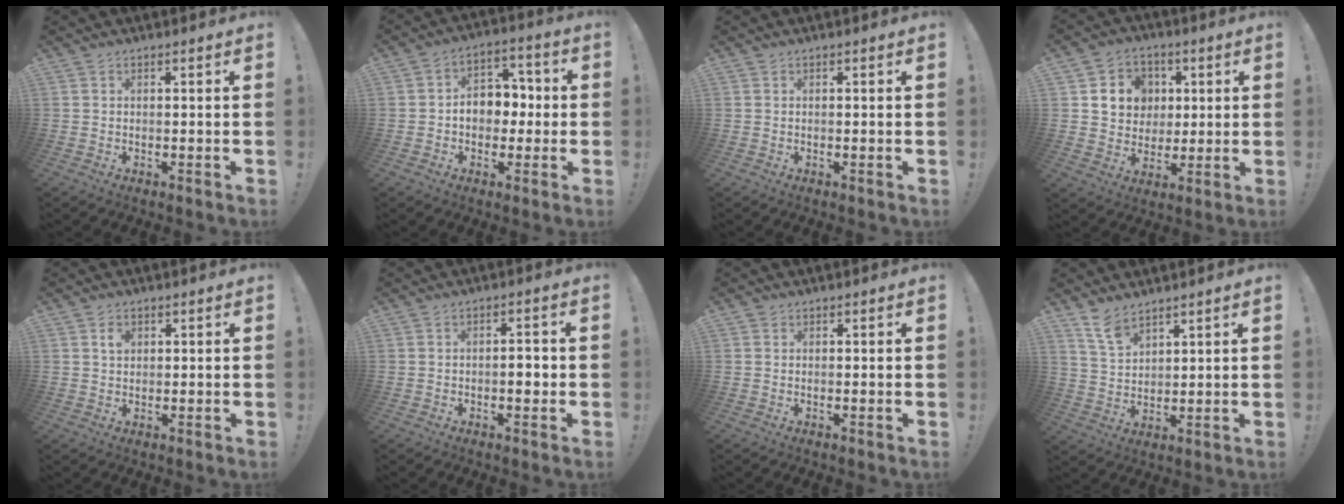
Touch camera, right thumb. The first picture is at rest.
{"total": 9.5, "force": [-0.5, 8.0, 5.2], "torque": [-0.071, 0.015, 0.000]}
{"total": 0.0}
{"total": 10.5, "force": [2.4, 9.7, 3.1], "torque": [-0.042, -0.008, 0.054]}
{"total": 2.2, "force": [0.8, 1.6, 1.2], "torque": [-0.007, -0.005, 0.011]}
{"total": 3.6, "force": [-1.0, 1.6, 3.1], "torque": [-0.039, 0.004, -0.021]}
{"total": 0.5, "force": [0.1, 0.5, -0.2], "torque": [0.006, 0.001, 0.002]}
{"total": 7.8, "force": [6.1, 3.5, 3.4], "torque": [-0.063, -0.036, 0.117]}